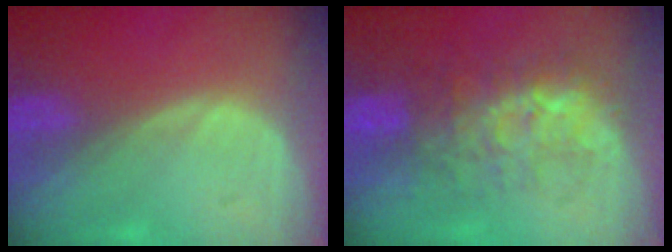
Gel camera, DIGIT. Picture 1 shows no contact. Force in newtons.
{"total": 8.2, "press": 7.9, "slide": 2.3}